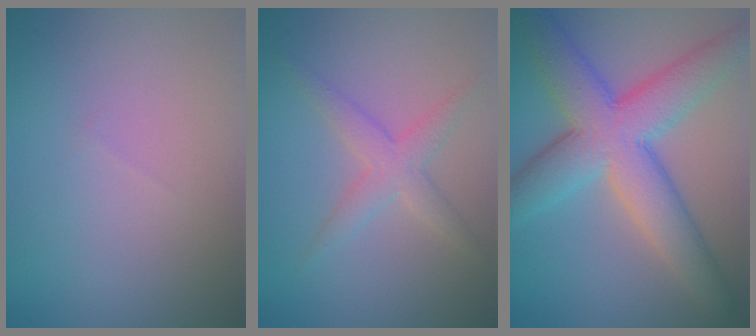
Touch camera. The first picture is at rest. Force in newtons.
{"total": 2.7, "press": 2.7, "slide": 0.1}
{"total": 9.6, "press": 9.6, "slide": 0.3}